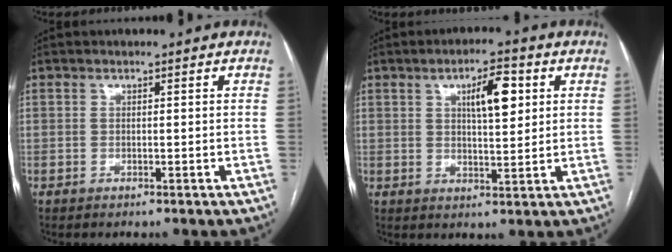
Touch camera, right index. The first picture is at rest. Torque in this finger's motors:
{"motor_torque": [0.71, 0.65, 0.15, 0.05]}